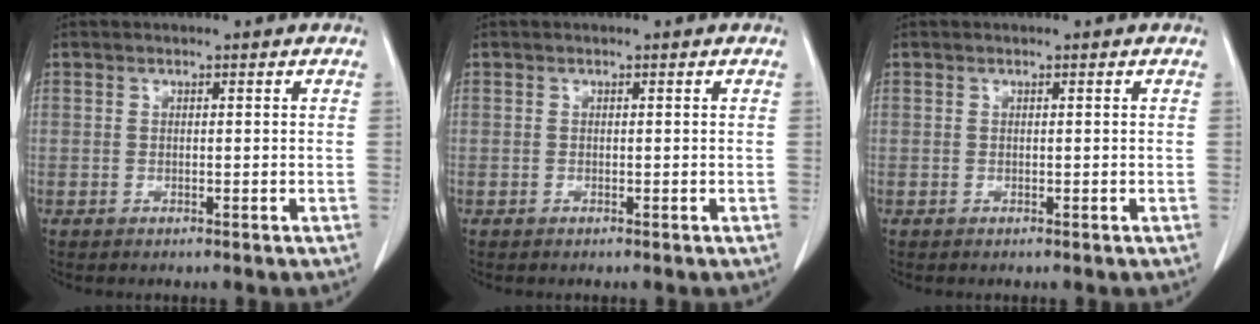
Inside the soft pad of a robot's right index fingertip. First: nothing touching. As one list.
[{"total": 0.0}, {"total": 0.0}]